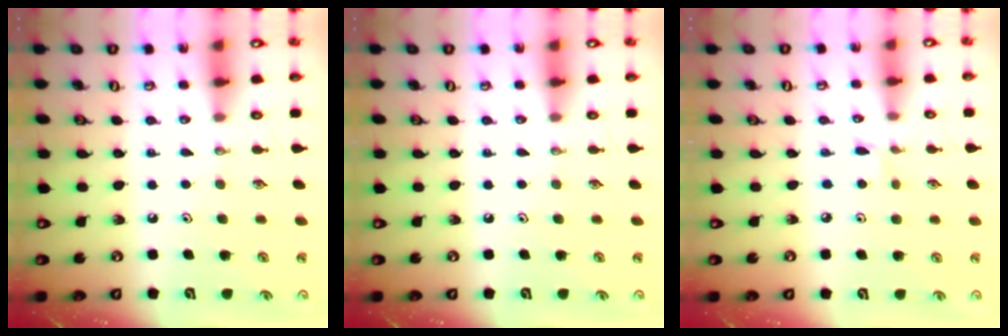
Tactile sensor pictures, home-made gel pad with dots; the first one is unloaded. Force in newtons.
{"total": 0.0}
{"total": 2.3, "press": 2.3, "slide": 0.3}